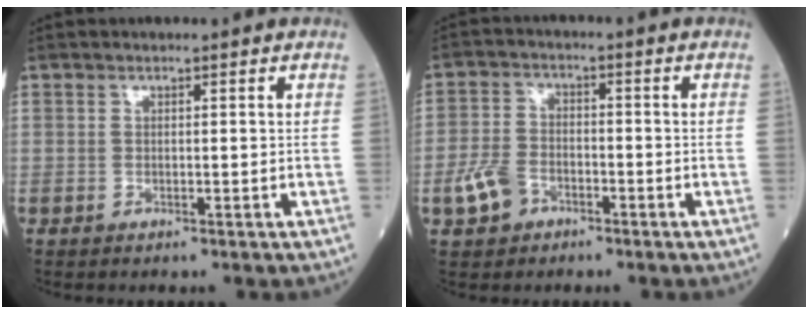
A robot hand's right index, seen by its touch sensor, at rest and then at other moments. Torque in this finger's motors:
{"motor_torque": [0.44, -0.27, 0.25, 0.03]}